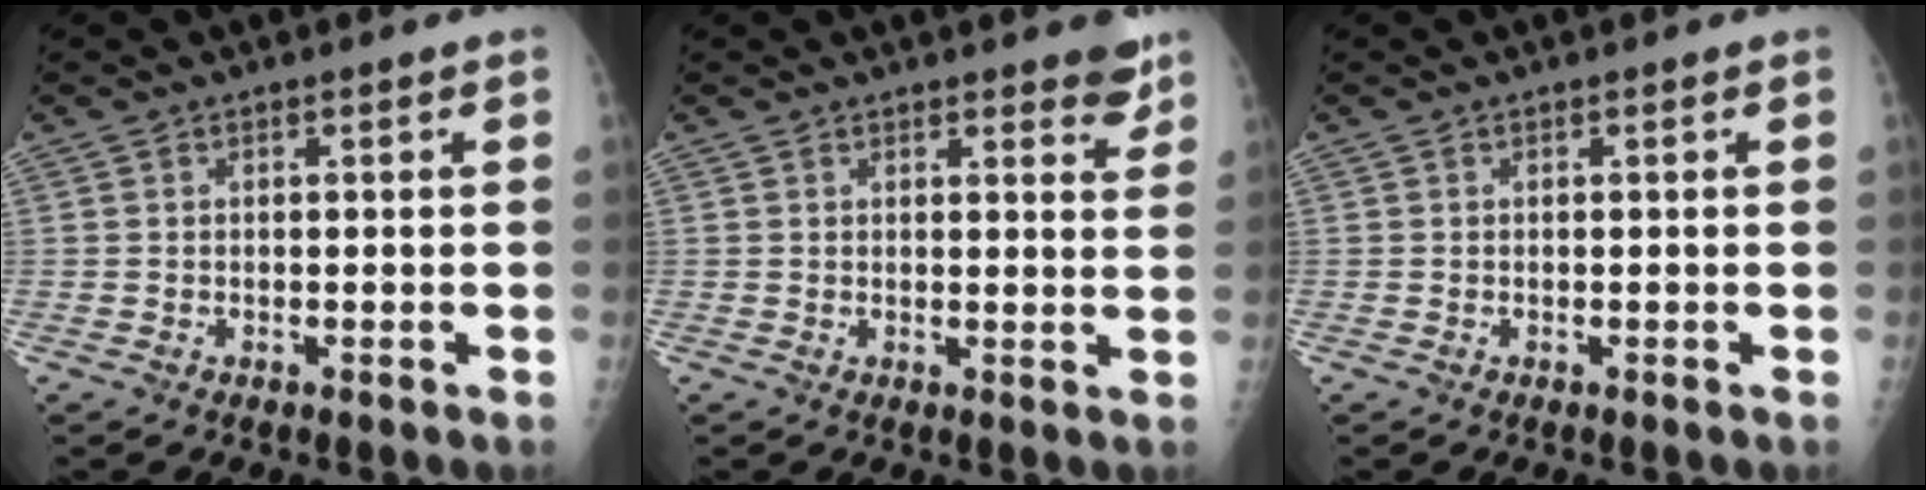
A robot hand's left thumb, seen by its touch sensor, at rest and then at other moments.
{"total": 3.8, "force": [2.8, 1.2, 2.1], "torque": [-0.006, -0.016, 0.031]}
{"total": 0.0}